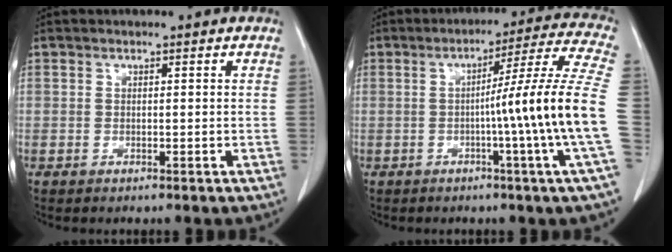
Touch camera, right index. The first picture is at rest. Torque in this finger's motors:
{"motor_torque": [1.27, -0.10, 0.45, 0.15]}